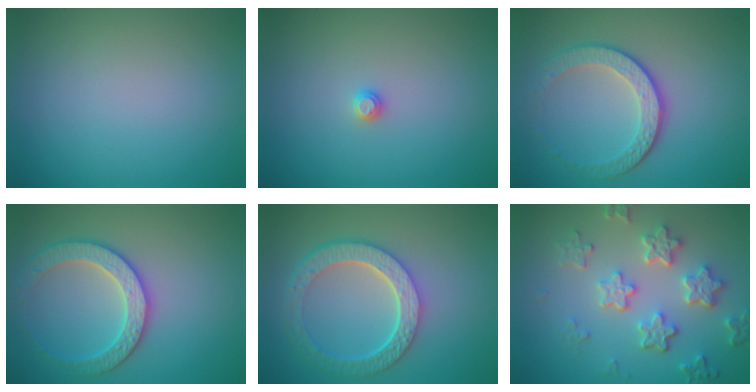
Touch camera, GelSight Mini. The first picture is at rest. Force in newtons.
{"total": 0.8, "press": 0.8, "slide": 0.1}
{"total": 4.0, "press": 3.1, "slide": 2.5}
{"total": 3.6, "press": 3.6, "slide": 0.4}
{"total": 6.0, "press": 4.6, "slide": 3.9}
{"total": 5.0, "press": 4.2, "slide": 2.7}